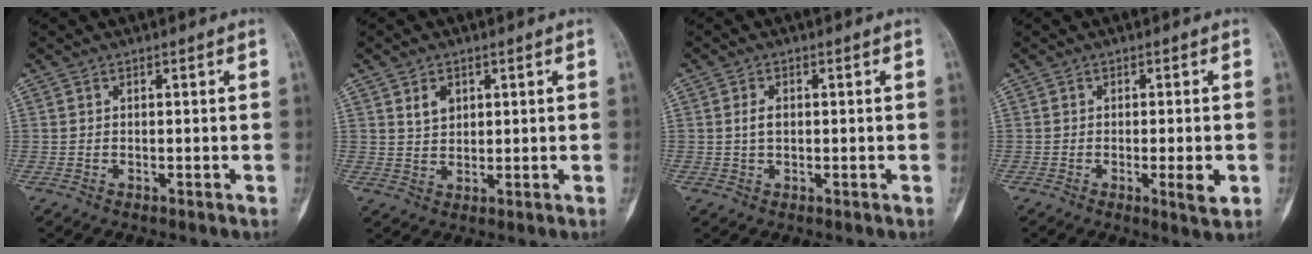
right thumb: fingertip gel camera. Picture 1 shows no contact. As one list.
[{"total": 3.4, "force": [1.6, 2.4, 1.8], "torque": [-0.019, -0.012, 0.033]}, {"total": 2.4, "force": [0.3, 1.5, 1.8], "torque": [-0.034, 0.002, 0.005]}, {"total": 4.4, "force": [-1.1, 0.9, 4.1], "torque": [-0.061, -0.008, -0.014]}]